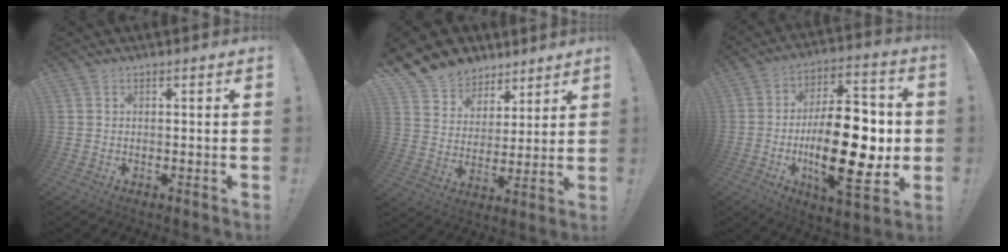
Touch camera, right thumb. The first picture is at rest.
{"total": 11.0, "force": [7.9, 7.4, 1.5], "torque": [-0.040, -0.062, 0.157]}
{"total": 26.2, "force": [-3.6, 11.9, 23.1], "torque": [-0.380, 0.012, -0.054]}